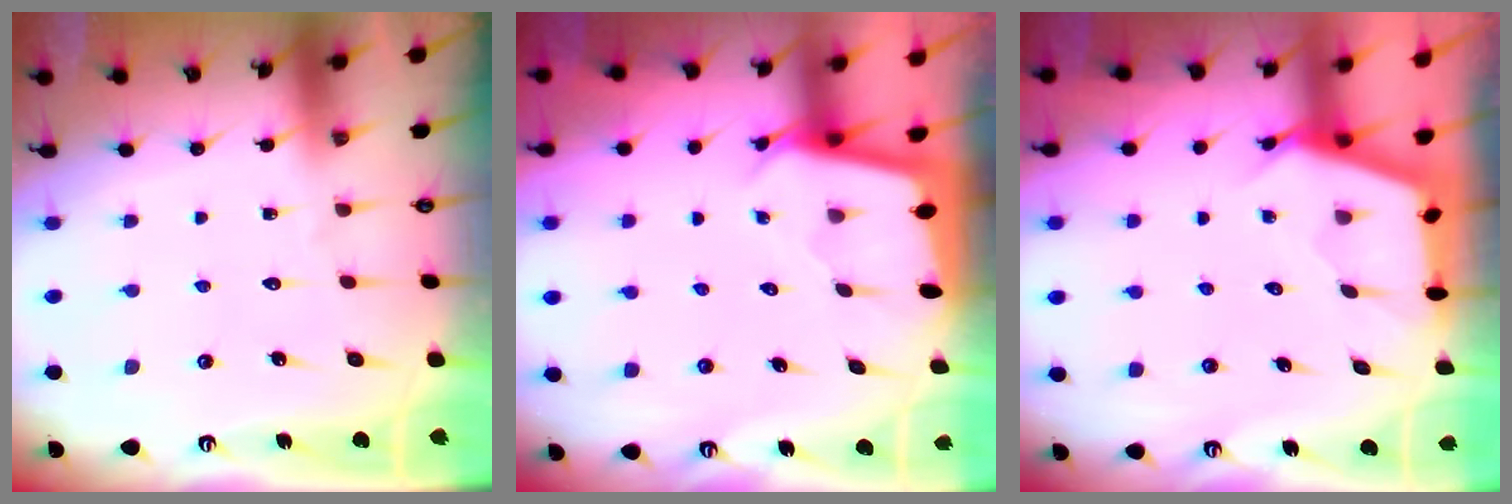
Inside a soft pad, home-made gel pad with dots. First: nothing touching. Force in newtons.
{"total": 2.4, "press": 2.4, "slide": 0.1}
{"total": 2.7, "press": 2.7, "slide": 0.3}